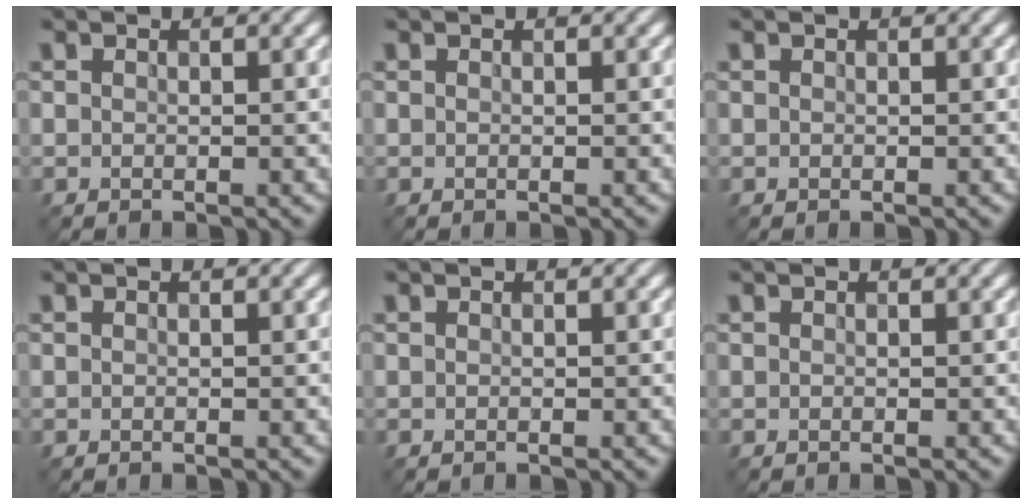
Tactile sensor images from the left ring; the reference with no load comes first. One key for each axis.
{"total": 0.0}
{"total": 0.0}
{"total": 0.0}
{"total": 0.0}
{"total": 0.0}